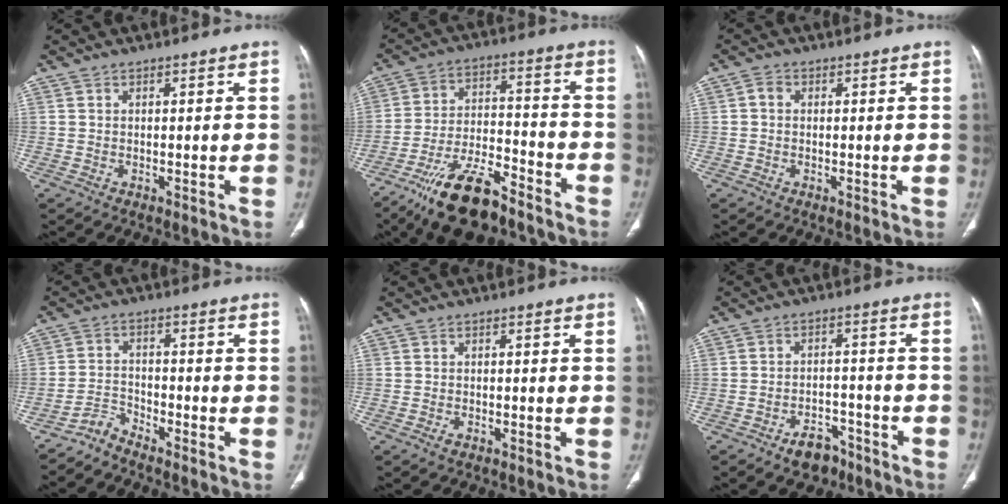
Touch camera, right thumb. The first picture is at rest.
{"total": 15.4, "force": [-11.1, 5.4, 9.1], "torque": [-0.155, 0.067, -0.194]}
{"total": 1.5, "force": [0.0, 1.2, 0.9], "torque": [-0.011, 0.002, -0.004]}
{"total": 3.1, "force": [-3.1, 0.2, -0.1], "torque": [0.000, 0.014, -0.066]}
{"total": 0.7, "force": [-0.4, 0.4, 0.4], "torque": [-0.011, 0.003, -0.007]}
{"total": 6.0, "force": [-4.2, 3.6, 2.3], "torque": [-0.015, 0.037, -0.060]}